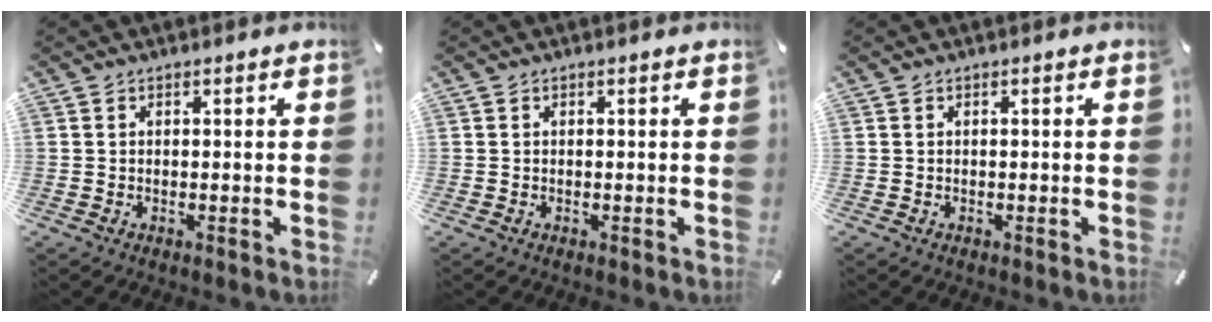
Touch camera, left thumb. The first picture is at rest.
{"total": 0.0}
{"total": 0.0}